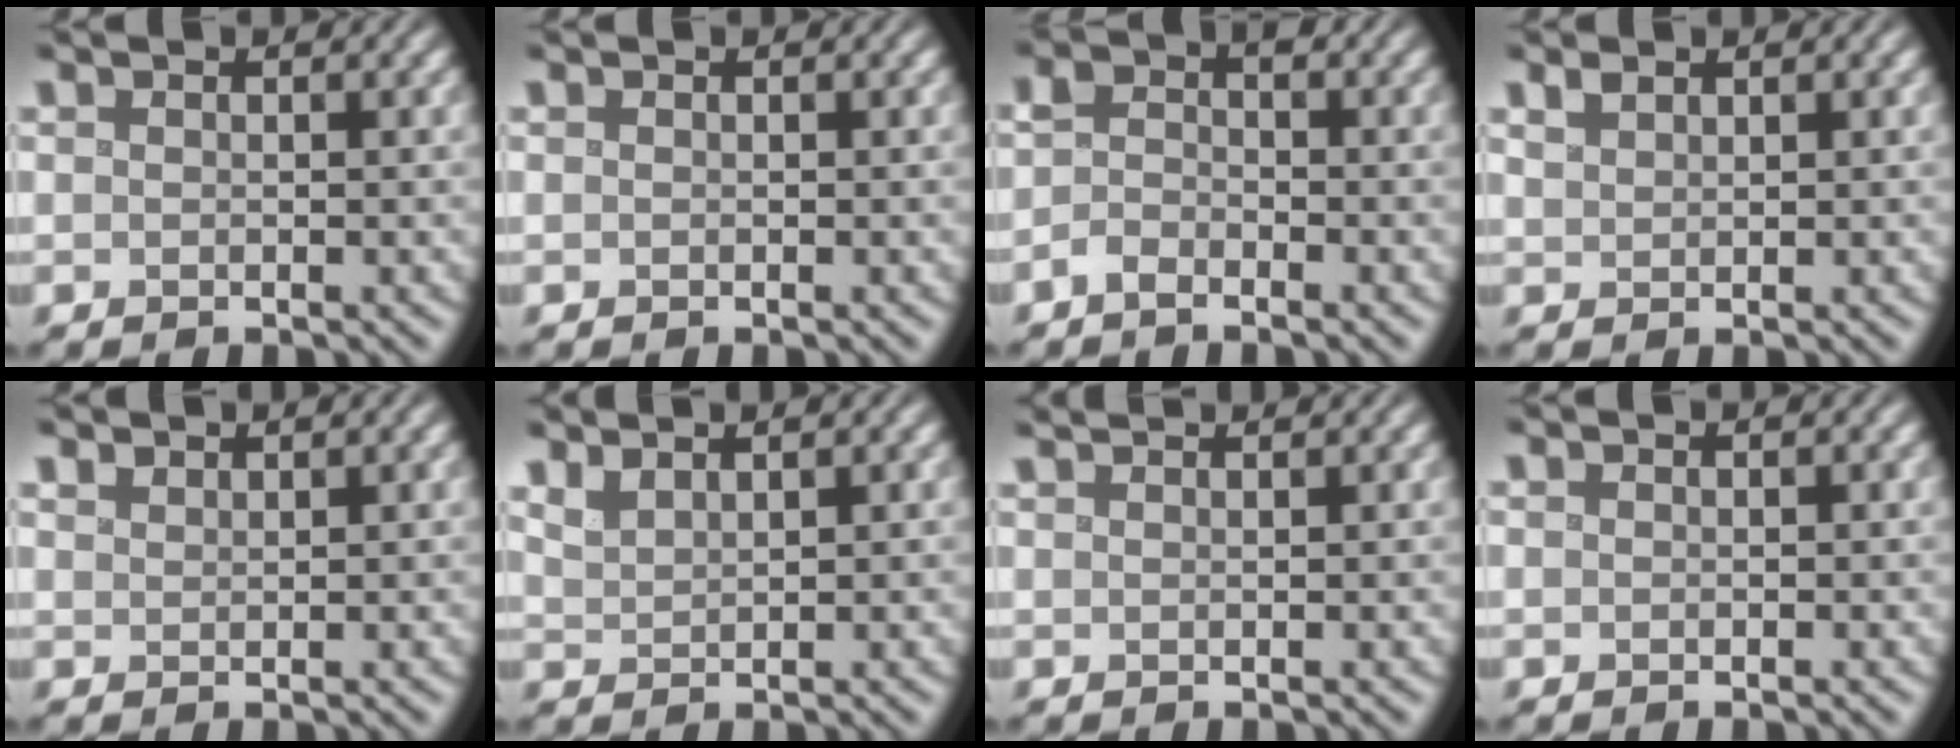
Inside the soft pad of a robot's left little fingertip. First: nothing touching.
{"total": 0.0}
{"total": 2.0, "force": [-1.2, 0.9, 1.4], "torque": [-0.028, 0.004, -0.030]}
{"total": 1.2, "force": [1.0, 0.5, 0.4], "torque": [-0.013, 0.002, 0.023]}
{"total": 1.2, "force": [1.2, 0.2, 0.2], "torque": [-0.006, 0.003, 0.028]}
{"total": 2.2, "force": [1.9, 0.6, 1.0], "torque": [-0.015, 0.006, 0.036]}
{"total": 2.4, "force": [2.0, 0.7, 1.2], "torque": [-0.003, 0.006, 0.007]}
{"total": 0.0}